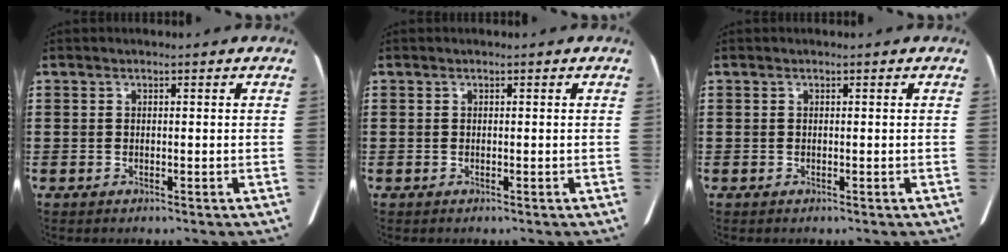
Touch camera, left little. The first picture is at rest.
{"total": 0.0}
{"total": 0.0}